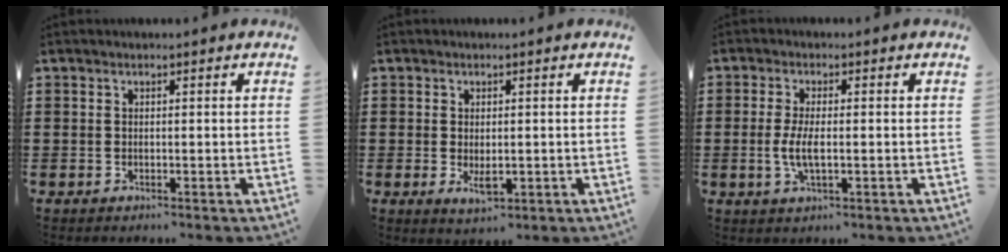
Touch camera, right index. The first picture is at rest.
{"total": 2.4, "force": [-0.3, 1.0, 2.1], "torque": [-0.032, -0.006, -0.006]}
{"total": 4.4, "force": [-0.6, 1.2, 4.1], "torque": [-0.094, -0.007, -0.018]}